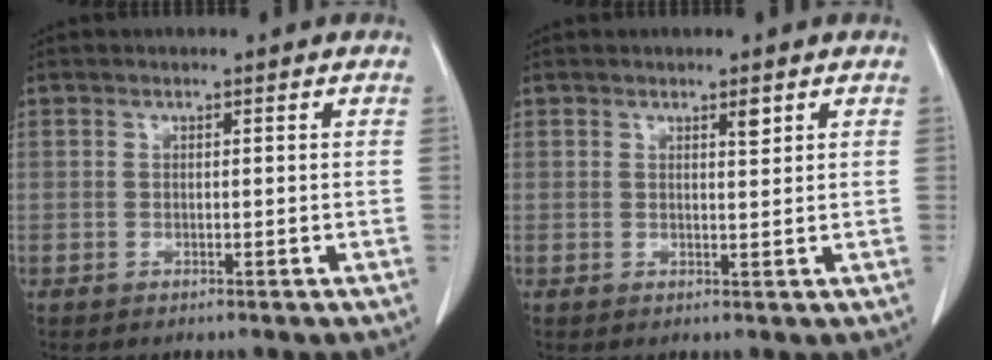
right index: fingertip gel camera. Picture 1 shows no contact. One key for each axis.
{"total": 1.3, "fx": 0.9, "fy": 0.2, "fz": 1.0, "tx": -0.018, "ty": -0.006, "tz": 0.013}